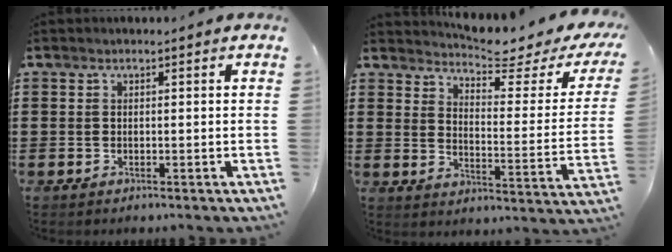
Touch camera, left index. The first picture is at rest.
{"total": 4.7, "force": [4.1, 0.1, 2.4], "torque": [-0.054, -0.041, 0.061]}